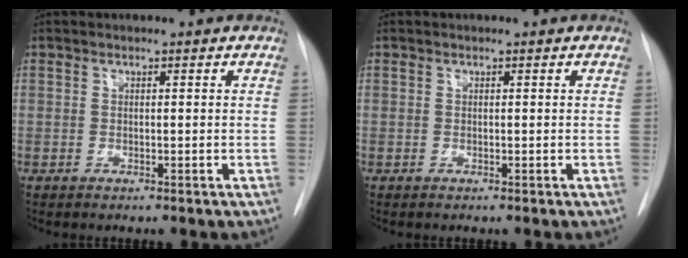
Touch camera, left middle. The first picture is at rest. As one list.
[{"total": 0.0}]